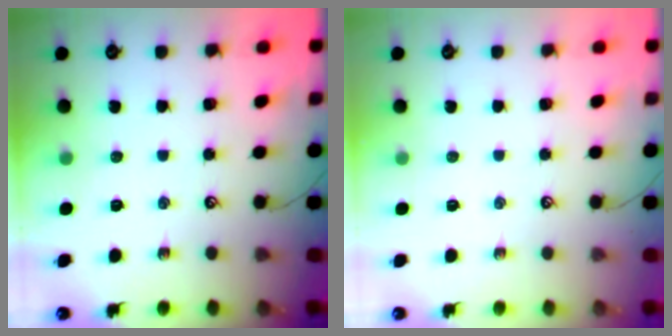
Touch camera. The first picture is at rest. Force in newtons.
{"total": 0.0}